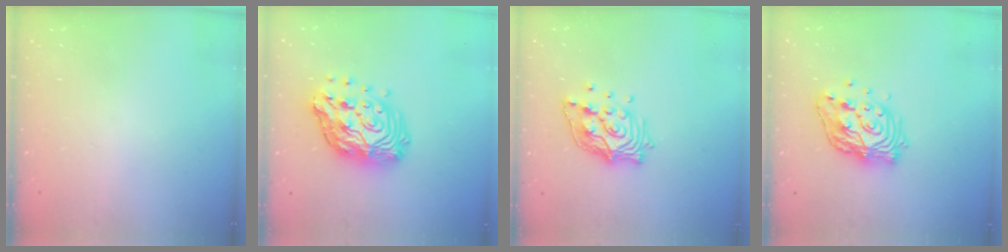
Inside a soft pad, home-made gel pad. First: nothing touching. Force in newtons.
{"total": 18.3, "press": 18.2, "slide": 1.8}
{"total": 13.4, "press": 13.3, "slide": 1.3}
{"total": 18.0, "press": 17.9, "slide": 1.6}